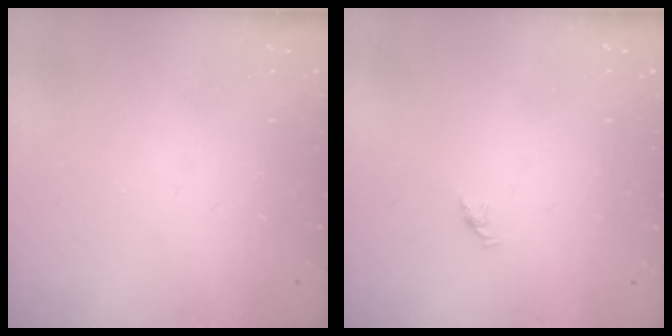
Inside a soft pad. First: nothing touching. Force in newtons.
{"total": 0.5, "press": 0.3, "slide": 0.4}